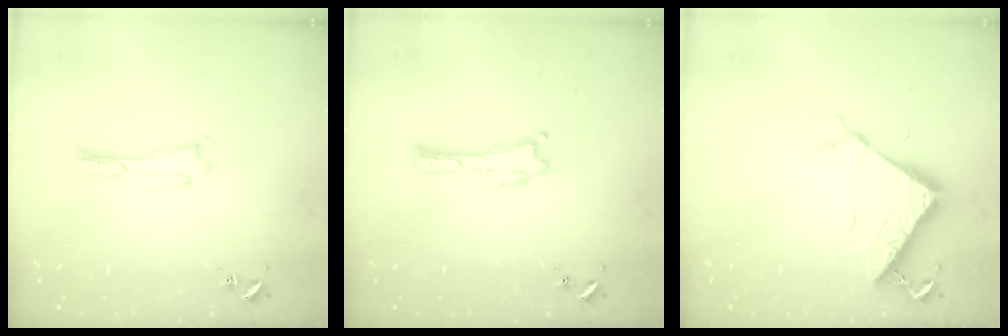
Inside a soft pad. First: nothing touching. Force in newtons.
{"total": 0.0}
{"total": 6.9, "press": 6.9, "slide": 0.4}